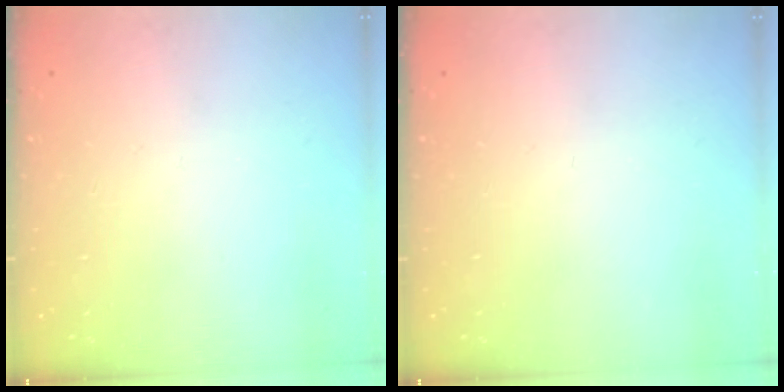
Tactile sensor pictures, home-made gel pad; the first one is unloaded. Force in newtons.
{"total": 0.0}